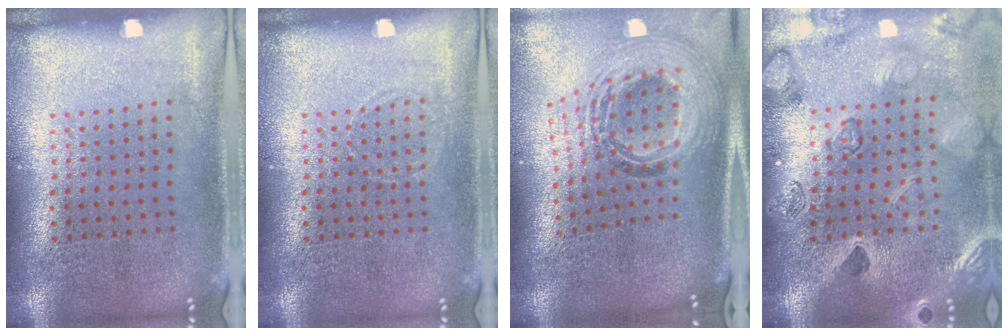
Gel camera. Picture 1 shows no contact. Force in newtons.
{"total": 0.6, "press": 0.6, "slide": 0.0}
{"total": 2.1, "press": 1.6, "slide": 1.4}
{"total": 2.1, "press": 2.1, "slide": 0.3}